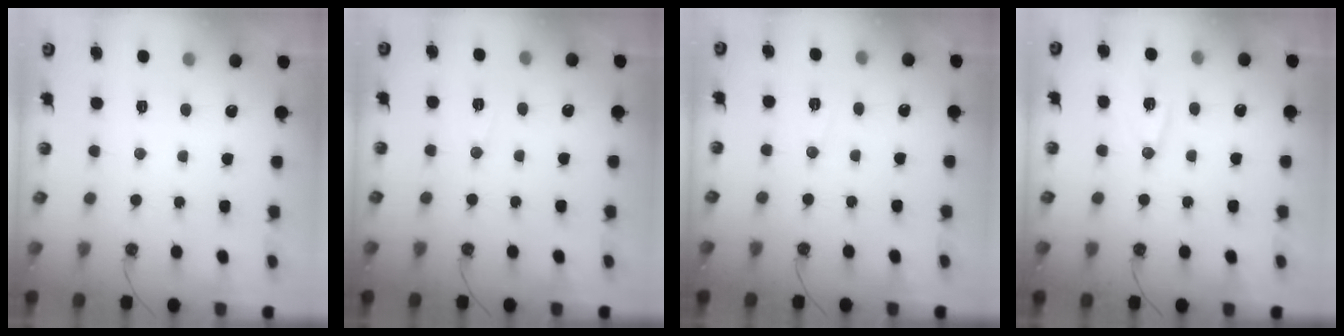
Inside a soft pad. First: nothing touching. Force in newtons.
{"total": 5.2, "press": 4.5, "slide": 2.7}
{"total": 5.6, "press": 3.4, "slide": 4.5}
{"total": 9.1, "press": 9.1, "slide": 0.8}